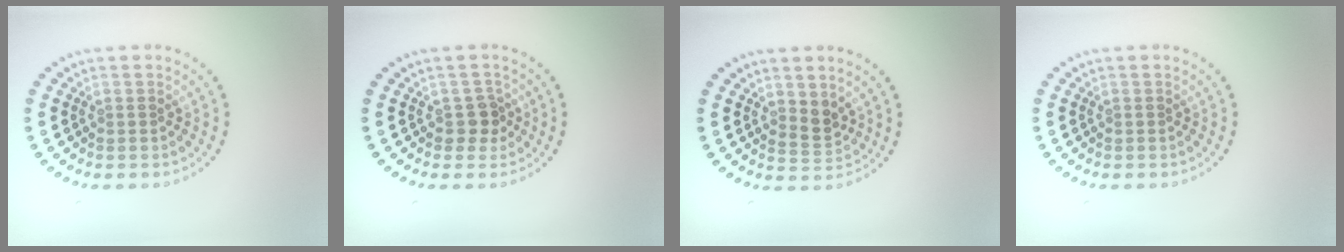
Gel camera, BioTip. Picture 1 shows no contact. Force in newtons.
{"total": 1.8, "press": 1.6, "slide": 0.9}
{"total": 1.8, "press": 1.6, "slide": 0.9}
{"total": 0.0}